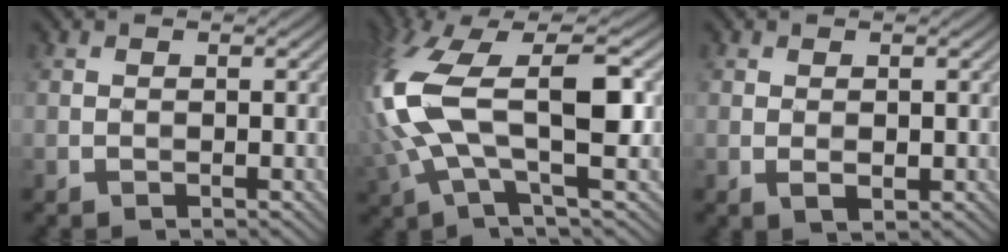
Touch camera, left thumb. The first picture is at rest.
{"total": 13.6, "force": [0.2, 5.1, 12.6], "torque": [-0.286, 0.005, -0.005]}
{"total": 1.5, "force": [-0.2, 0.8, 1.2], "torque": [-0.024, -0.004, 0.001]}